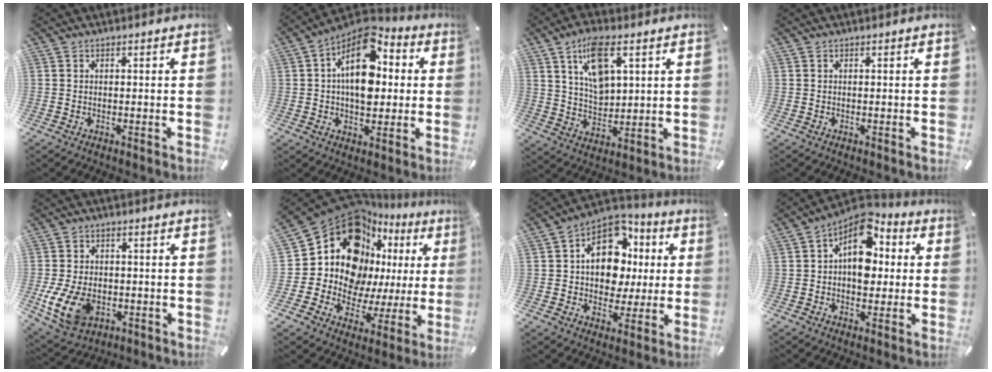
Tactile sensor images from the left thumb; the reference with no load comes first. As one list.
[{"total": 16.6, "force": [3.2, 10.8, 12.1], "torque": [-0.192, -0.027, 0.056]}, {"total": 10.6, "force": [5.5, 5.4, 7.2], "torque": [-0.130, -0.009, 0.100]}, {"total": 0.0}, {"total": 11.1, "force": [-2.8, 8.0, 7.2], "torque": [-0.159, 0.003, -0.047]}, {"total": 18.3, "force": [6.6, 13.8, 10.0], "torque": [-0.172, -0.080, 0.117]}, {"total": 14.5, "force": [2.7, 11.5, 8.4], "torque": [-0.137, -0.012, 0.056]}, {"total": 12.4, "force": [2.7, 8.9, 8.3], "torque": [-0.112, -0.029, 0.046]}]